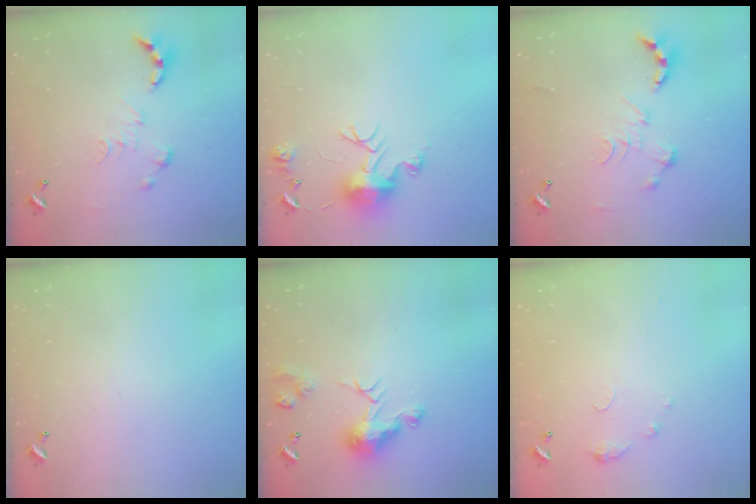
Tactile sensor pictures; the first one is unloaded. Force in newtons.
{"total": 11.6, "press": 11.6, "slide": 1.1}
{"total": 0.0}
{"total": 0.0}
{"total": 7.8, "press": 7.7, "slide": 0.7}
{"total": 4.7, "press": 4.6, "slide": 0.7}